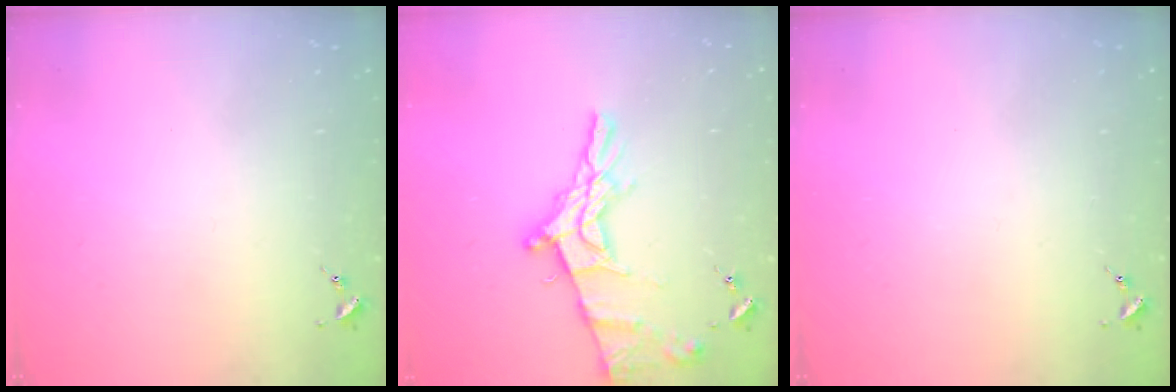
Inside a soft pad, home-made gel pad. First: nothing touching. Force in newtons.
{"total": 16.2, "press": 16.1, "slide": 1.0}
{"total": 0.0}